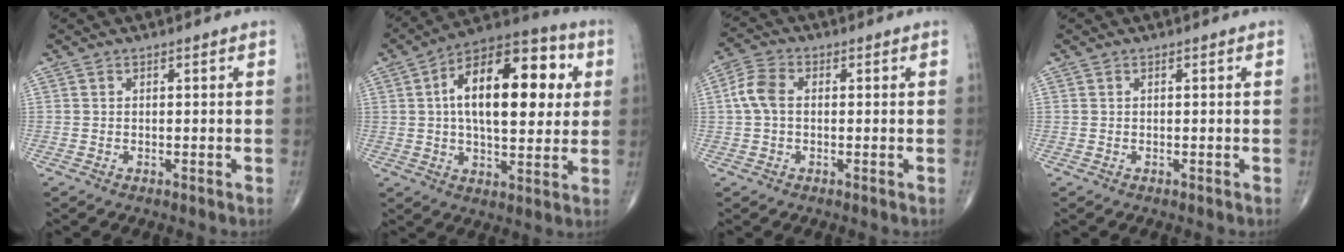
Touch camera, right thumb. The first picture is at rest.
{"total": 21.9, "force": [4.3, 10.8, 18.6], "torque": [-0.260, 0.016, 0.053]}
{"total": 5.3, "force": [0.3, 3.6, 4.0], "torque": [-0.088, 0.016, -0.001]}
{"total": 0.0}